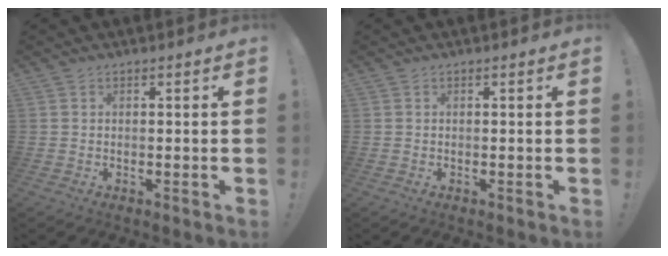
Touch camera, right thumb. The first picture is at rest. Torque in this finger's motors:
{"motor_torque": [0.00, 0.00, 0.00, 0.00, 0.01]}